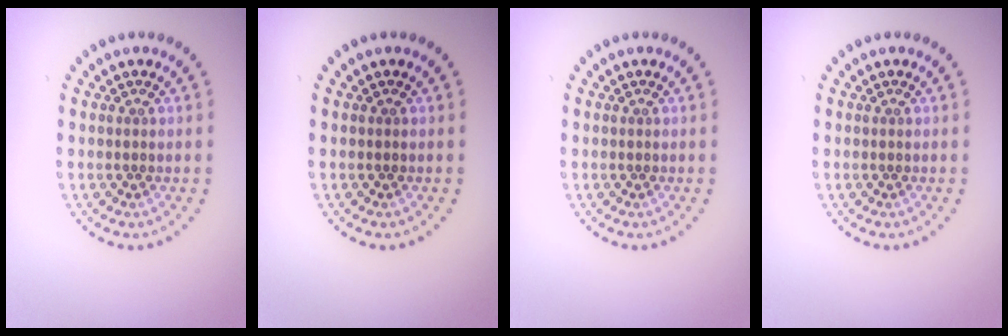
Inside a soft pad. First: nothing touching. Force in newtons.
{"total": 0.0}
{"total": 0.0}
{"total": 0.0}